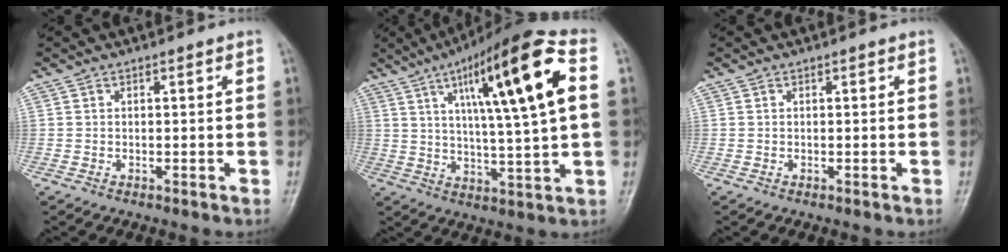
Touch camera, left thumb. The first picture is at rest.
{"total": 21.0, "force": [6.5, 3.4, 19.7], "torque": [-0.306, 0.007, 0.097]}
{"total": 0.0}